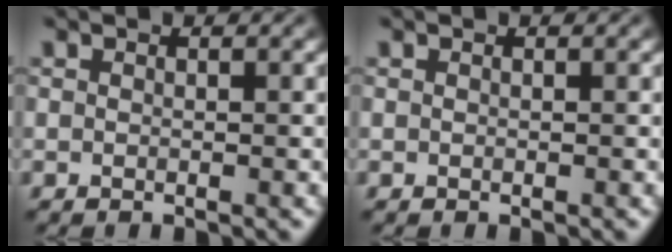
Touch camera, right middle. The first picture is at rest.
{"total": 0.0}